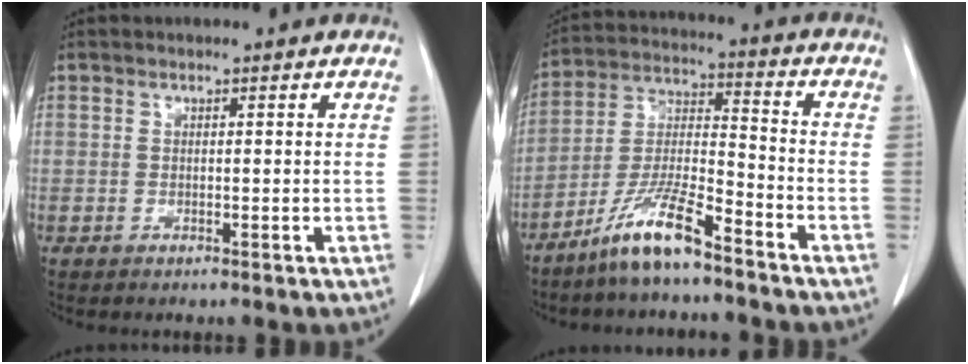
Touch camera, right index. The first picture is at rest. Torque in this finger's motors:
{"motor_torque": [1.09, -1.05, 0.59, 0.19]}